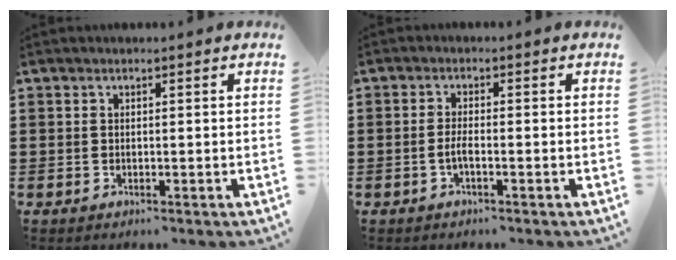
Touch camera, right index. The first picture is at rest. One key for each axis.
{"total": 2.1, "fx": -0.9, "fy": 0.3, "fz": 1.9, "tx": -0.043, "ty": -0.002, "tz": -0.019}